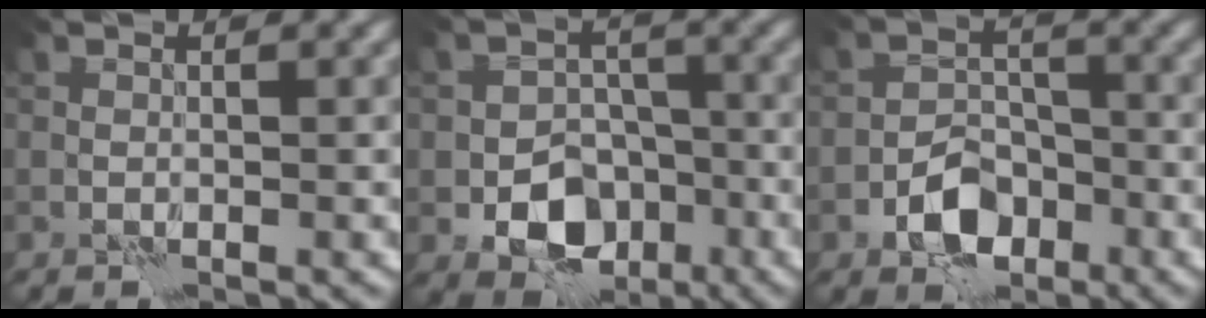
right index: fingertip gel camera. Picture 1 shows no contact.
{"total": 7.0, "force": [-2.9, 5.1, 3.8], "torque": [-0.052, -0.009, -0.046]}
{"total": 4.8, "force": [-2.5, 3.1, 2.6], "torque": [-0.038, 0.001, -0.049]}